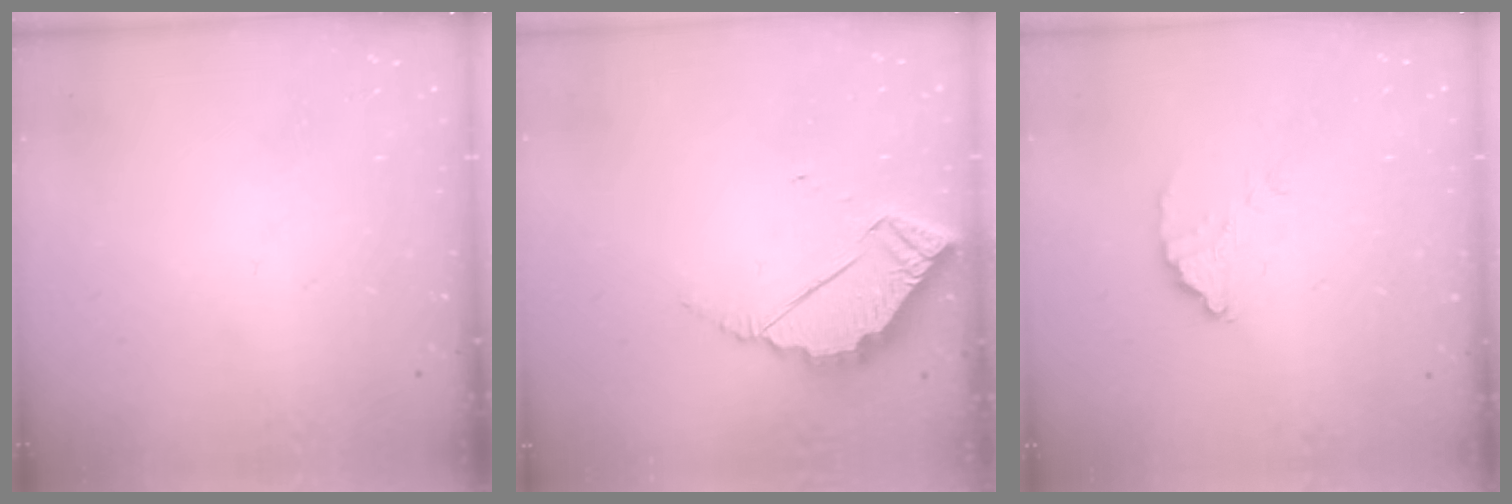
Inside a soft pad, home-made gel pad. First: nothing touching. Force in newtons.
{"total": 6.0, "press": 6.0, "slide": 0.3}
{"total": 2.3, "press": 2.3, "slide": 0.0}